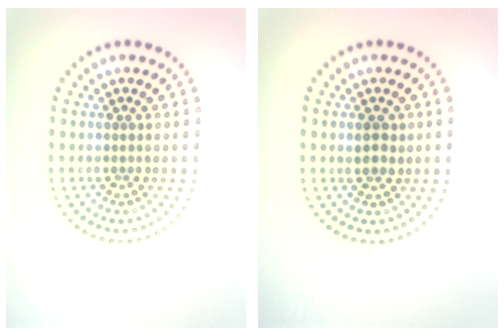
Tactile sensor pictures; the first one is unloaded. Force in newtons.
{"total": 1.8, "press": 1.7, "slide": 0.4}